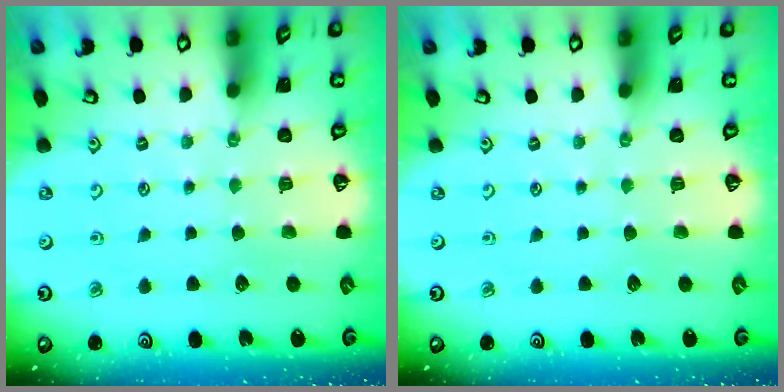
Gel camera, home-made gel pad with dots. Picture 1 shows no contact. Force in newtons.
{"total": 0.0}